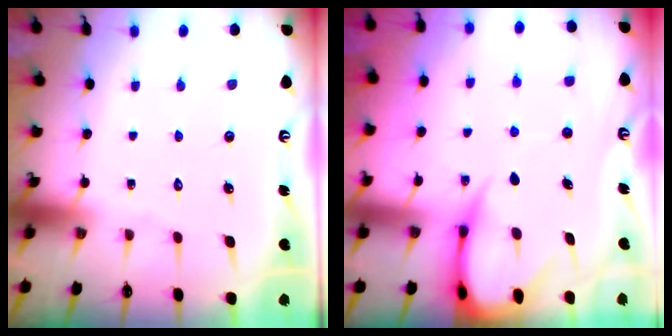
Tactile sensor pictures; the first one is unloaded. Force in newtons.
{"total": 6.8, "press": 6.7, "slide": 0.8}